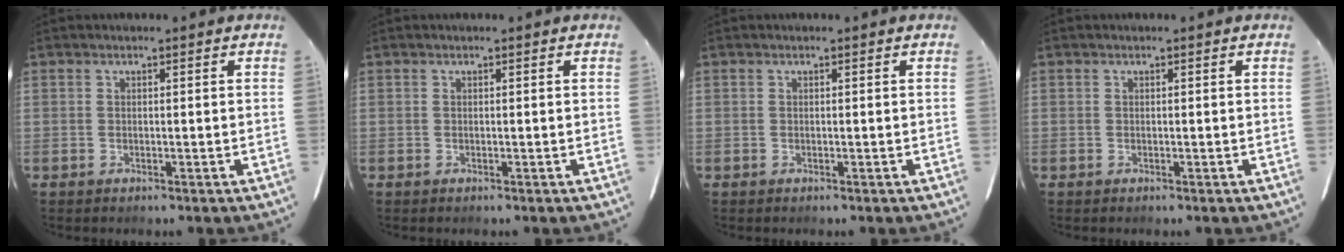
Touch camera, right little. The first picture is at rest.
{"total": 0.0}
{"total": 0.0}
{"total": 0.0}